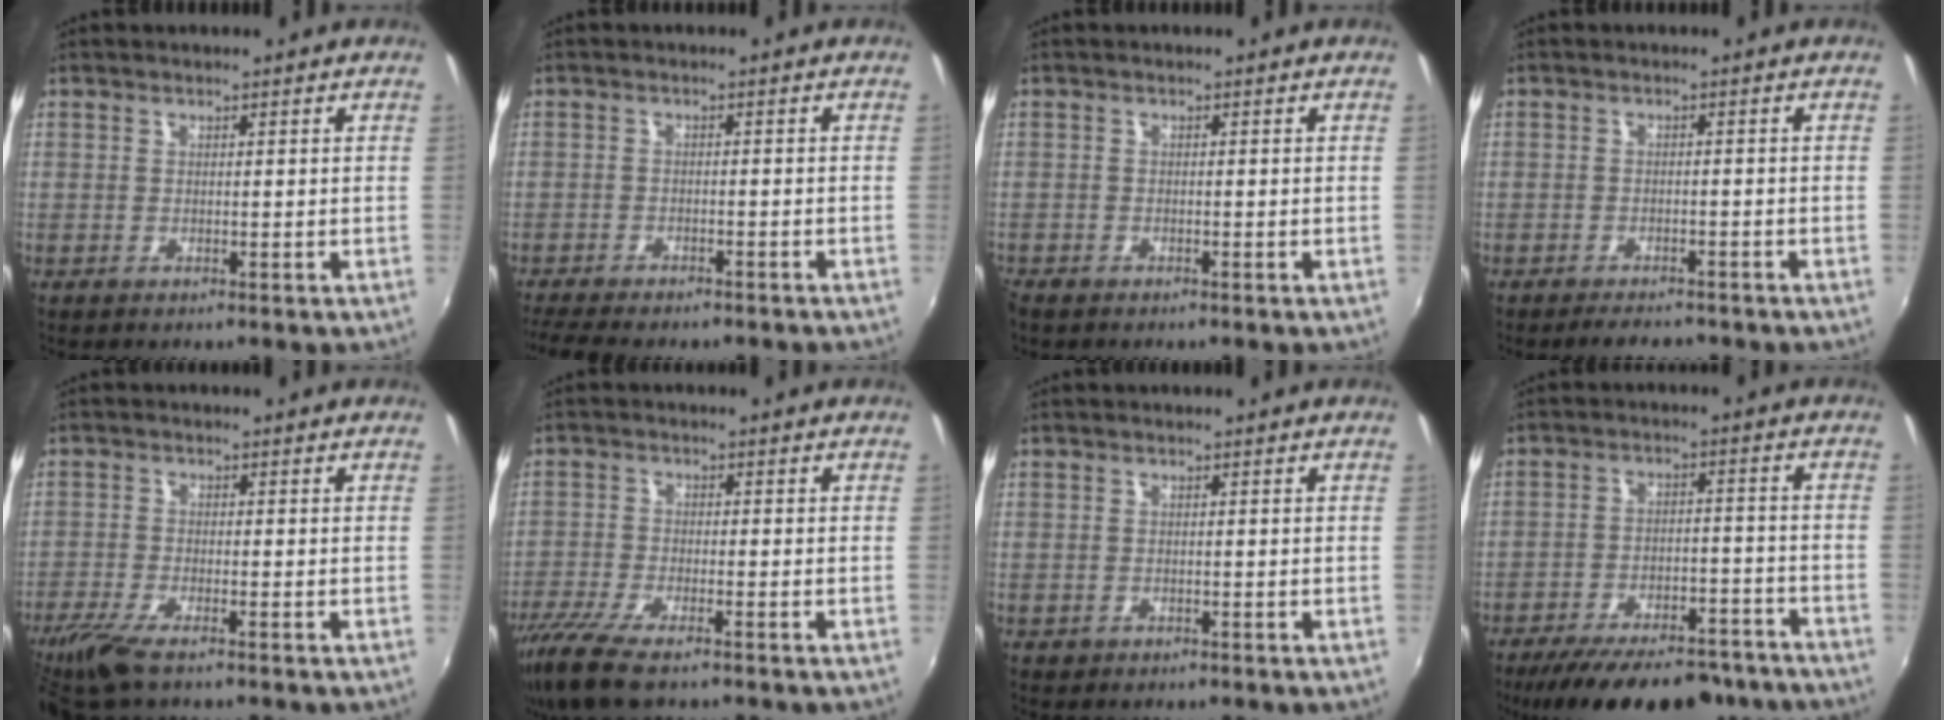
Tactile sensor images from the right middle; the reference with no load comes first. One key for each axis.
{"total": 9.5, "fx": -8.2, "fy": 1.9, "fz": 4.4, "tx": -0.106, "ty": -0.027, "tz": -0.129}
{"total": 2.0, "fx": -1.7, "fy": 0.9, "fz": 0.5, "tx": -0.017, "ty": -0.008, "tz": -0.033}
{"total": 4.6, "fx": -3.9, "fy": 1.6, "fz": 1.8, "tx": -0.043, "ty": -0.001, "tz": -0.057}
{"total": 7.5, "fx": -5.5, "fy": 1.7, "fz": 4.7, "tx": -0.123, "ty": -0.026, "tz": -0.109}
{"total": 10.1, "fx": -7.4, "fy": 2.4, "fz": 6.4, "tx": -0.155, "ty": -0.040, "tz": -0.142}
{"total": 0.8, "fx": -0.5, "fy": 0.6, "fz": 0.2, "tx": -0.007, "ty": -0.001, "tz": -0.003}
{"total": 21.6, "fx": -17.9, "fy": 7.1, "fz": 9.9, "tx": -0.181, "ty": -0.006, "tz": -0.238}